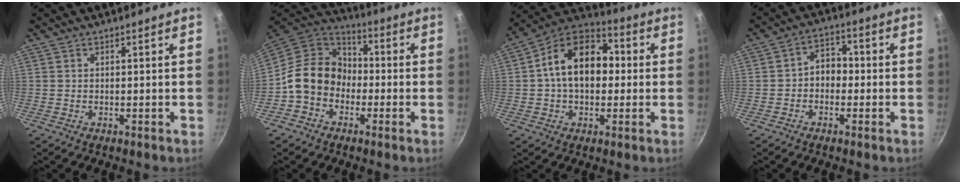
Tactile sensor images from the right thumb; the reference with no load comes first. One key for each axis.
{"total": 13.3, "fx": -2.7, "fy": 11.0, "fz": 7.1, "tx": -0.080, "ty": 0.044, "tz": -0.070}
{"total": 16.3, "fx": 1.2, "fy": 11.0, "fz": 11.9, "tx": -0.154, "ty": 0.035, "tz": -0.004}
{"total": 5.4, "fx": -0.9, "fy": 4.1, "fz": 3.4, "tx": -0.016, "ty": 0.023, "tz": -0.025}